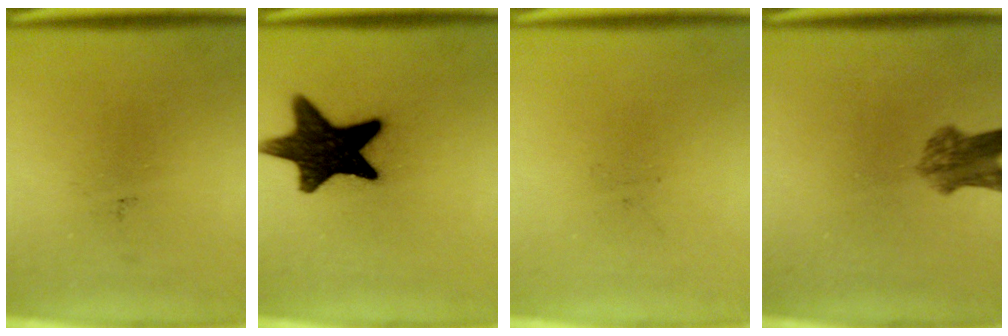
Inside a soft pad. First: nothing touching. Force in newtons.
{"total": 15.5}
{"total": 0.0}
{"total": 5.0}